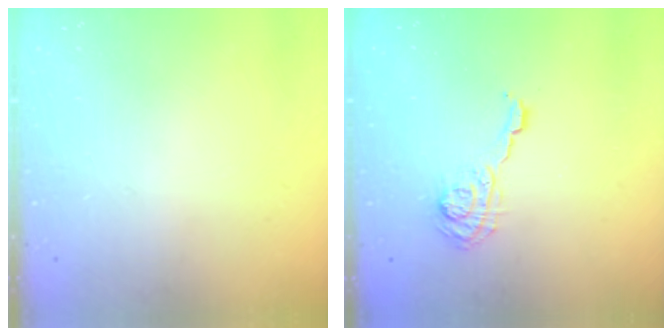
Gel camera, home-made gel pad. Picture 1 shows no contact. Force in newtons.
{"total": 7.0, "press": 7.0, "slide": 0.3}